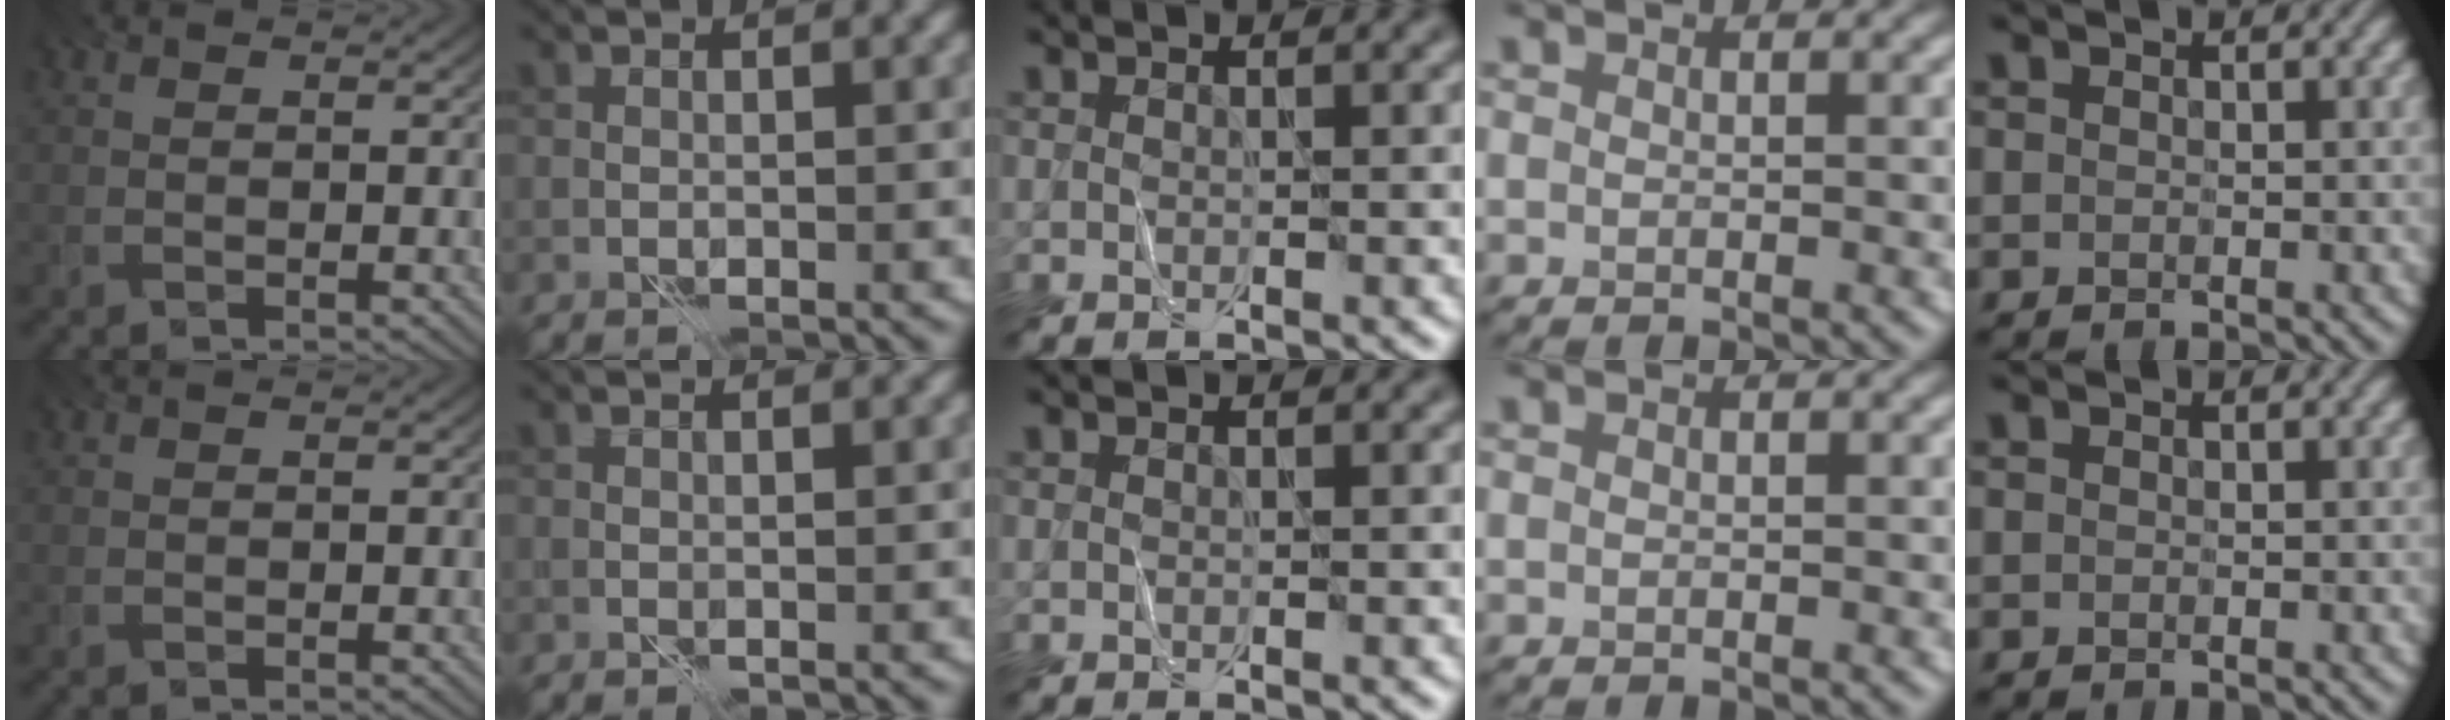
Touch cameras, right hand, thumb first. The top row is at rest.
{"index": {"total": 0.6, "force": [0.5, 0.0, 0.4], "torque": [-0.009, 0.003, 0.007]}}